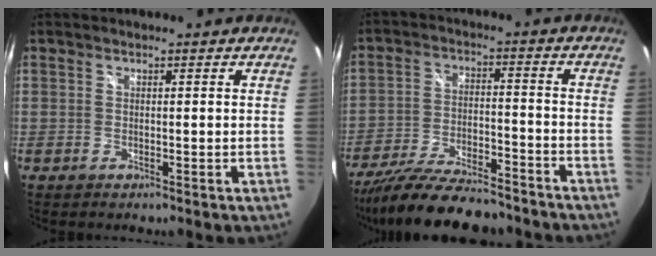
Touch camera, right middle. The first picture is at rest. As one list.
[{"total": 18.2, "force": [-15.5, 4.3, 8.5], "torque": [-0.171, -0.030, -0.249]}]